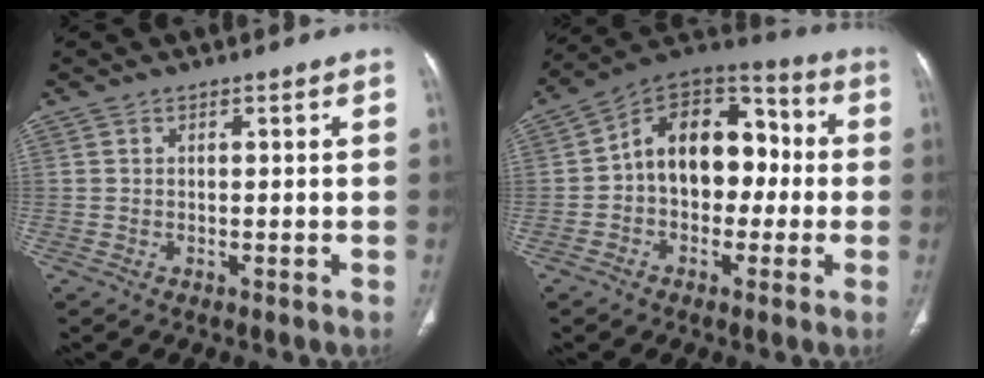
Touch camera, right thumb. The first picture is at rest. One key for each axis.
{"total": 15.4, "fx": -0.5, "fy": 10.8, "fz": 11.0, "tx": -0.117, "ty": 0.050, "tz": -0.023}